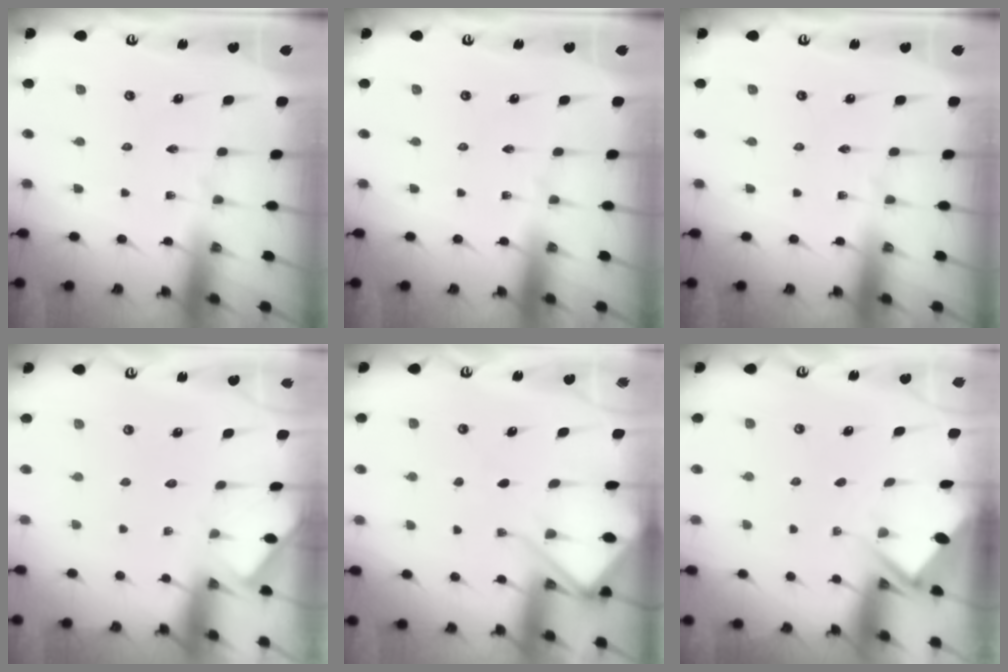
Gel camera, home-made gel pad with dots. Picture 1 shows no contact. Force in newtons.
{"total": 0.0}
{"total": 0.0}
{"total": 1.2, "press": 1.2, "slide": 0.2}
{"total": 6.4, "press": 6.3, "slide": 0.8}
{"total": 2.8, "press": 2.8, "slide": 0.4}